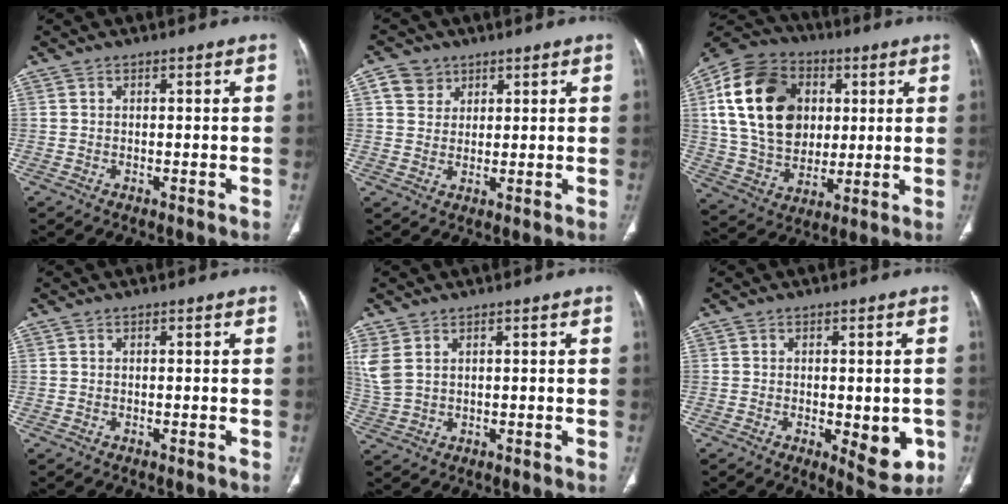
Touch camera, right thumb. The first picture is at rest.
{"total": 4.6, "force": [2.3, 3.8, 1.0], "torque": [0.000, -0.009, 0.043]}
{"total": 22.6, "force": [5.1, 16.7, 14.5], "torque": [-0.258, 0.005, 0.093]}
{"total": 0.0}
{"total": 4.7, "force": [2.2, 2.7, 3.2], "torque": [-0.086, 0.002, 0.056]}
{"total": 8.1, "force": [-2.2, 3.6, 6.9], "torque": [-0.062, -0.009, -0.019]}